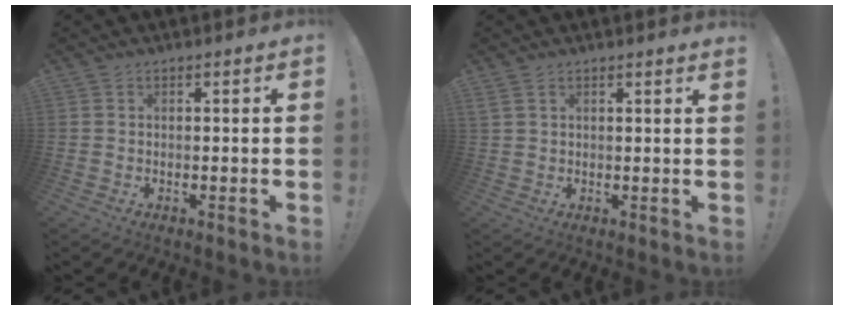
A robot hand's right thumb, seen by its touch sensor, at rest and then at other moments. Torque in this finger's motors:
{"motor_torque": [0.01, 0.10, 0.06, 0.03, 0.05]}